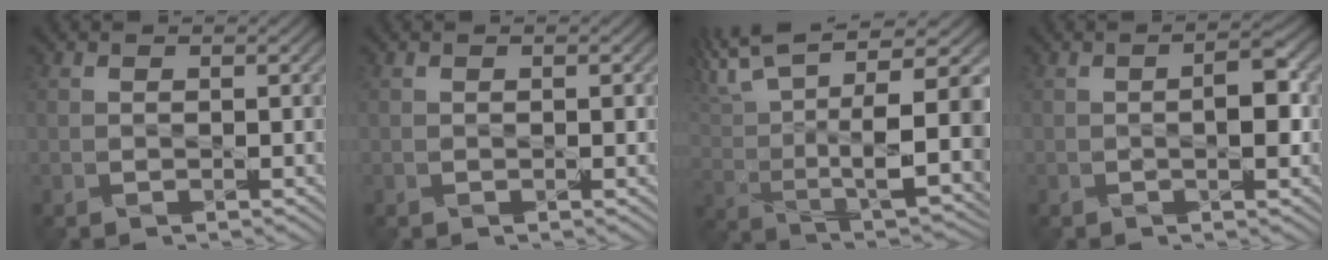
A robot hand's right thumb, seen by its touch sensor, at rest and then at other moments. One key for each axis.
{"total": 0.0}
{"total": 14.0, "fx": 4.5, "fy": 5.2, "fz": 12.2, "tx": -0.244, "ty": 0.032, "tz": 0.085}
{"total": 3.7, "fx": -0.4, "fy": 1.3, "fz": 3.4, "tx": -0.042, "ty": 0.009, "tz": -0.008}